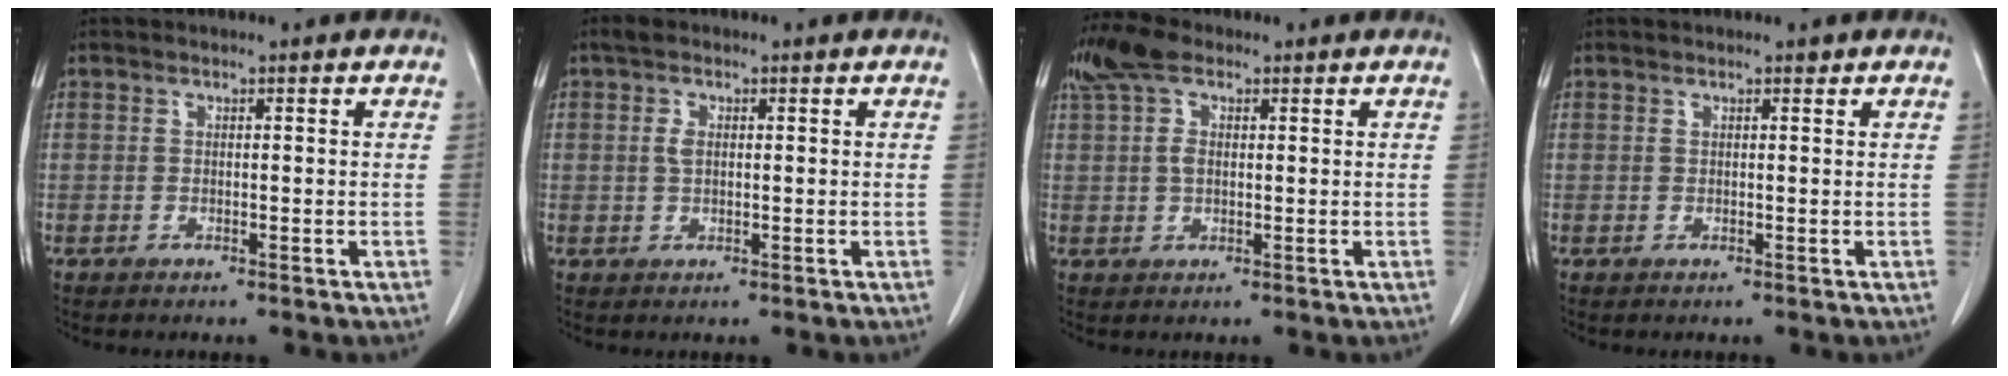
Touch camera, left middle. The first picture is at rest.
{"total": 1.9, "force": [0.5, 1.2, 1.4], "torque": [-0.033, 0.007, 0.010]}
{"total": 6.0, "force": [2.7, 3.4, 4.1], "torque": [-0.095, 0.026, 0.050]}
{"total": 0.7, "force": [0.6, 0.1, 0.3], "torque": [-0.010, 0.003, 0.010]}